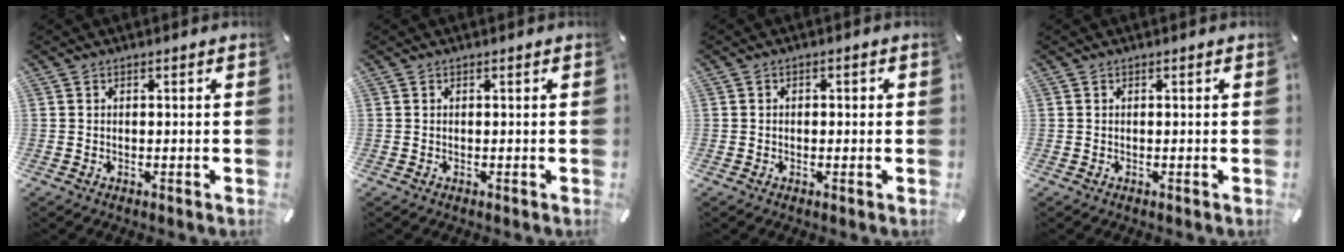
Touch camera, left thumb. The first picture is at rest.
{"total": 0.0}
{"total": 1.2, "force": [-0.4, 1.0, 0.6], "torque": [-0.012, 0.006, -0.010]}
{"total": 0.0}